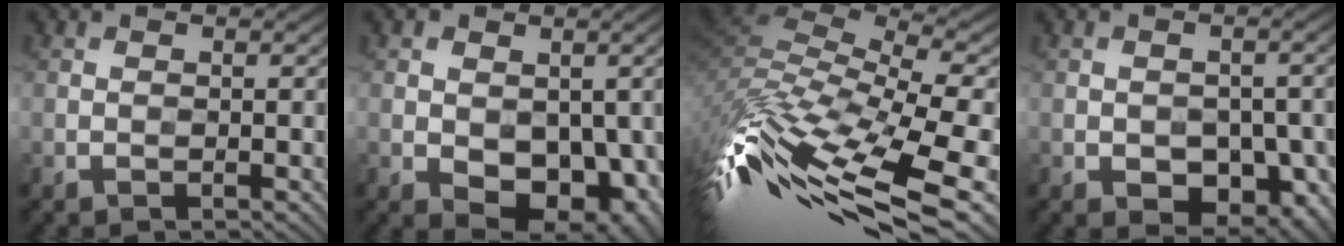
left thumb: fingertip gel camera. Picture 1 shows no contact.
{"total": 9.3, "force": [-0.9, 6.9, 6.2], "torque": [-0.084, -0.013, -0.001]}
{"total": 15.3, "force": [-5.4, 4.8, 13.5], "torque": [-0.277, -0.011, -0.078]}
{"total": 5.7, "force": [-2.7, 3.8, 3.3], "torque": [-0.051, -0.014, -0.035]}